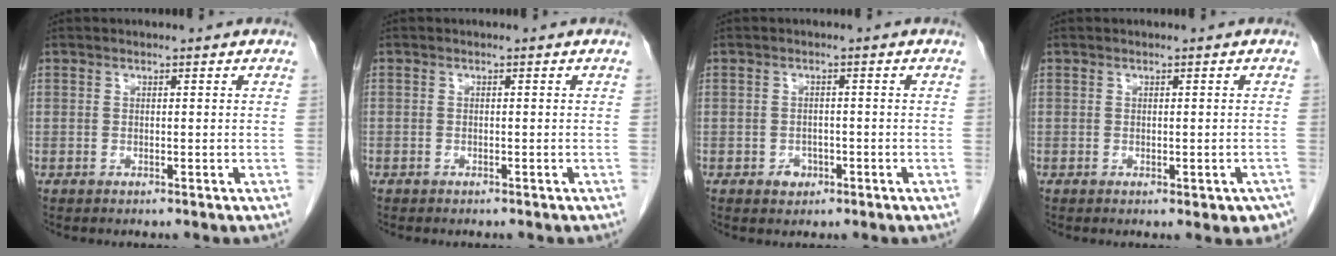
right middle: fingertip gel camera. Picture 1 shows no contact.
{"total": 0.8, "force": [-0.7, 0.5, 0.2], "torque": [-0.011, 0.002, -0.009]}
{"total": 2.0, "force": [-1.0, 1.6, 0.7], "torque": [-0.007, 0.006, -0.010]}
{"total": 3.4, "force": [-2.1, 1.6, 2.1], "torque": [-0.007, 0.000, -0.024]}